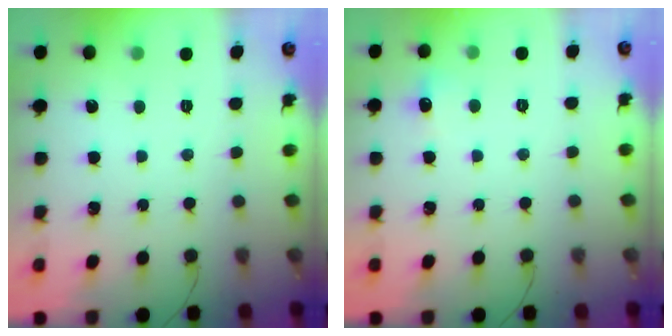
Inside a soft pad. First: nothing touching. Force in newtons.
{"total": 5.2, "press": 5.1, "slide": 1.1}